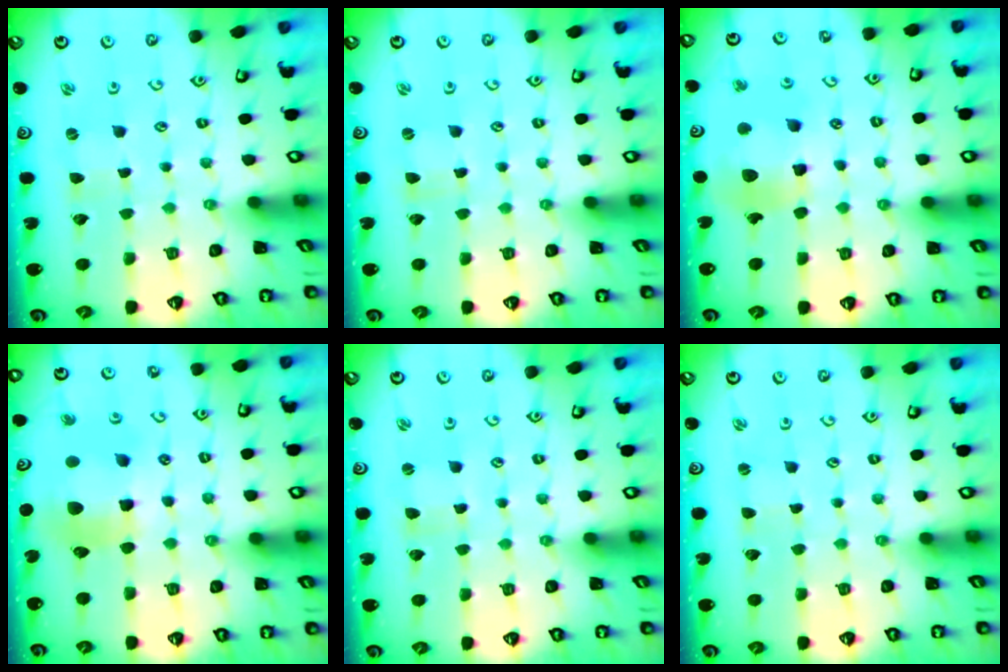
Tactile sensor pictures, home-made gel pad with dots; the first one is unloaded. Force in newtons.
{"total": 0.0}
{"total": 11.5, "press": 11.4, "slide": 1.3}
{"total": 11.4, "press": 11.3, "slide": 1.5}
{"total": 1.2, "press": 1.1, "slide": 0.3}
{"total": 0.0}